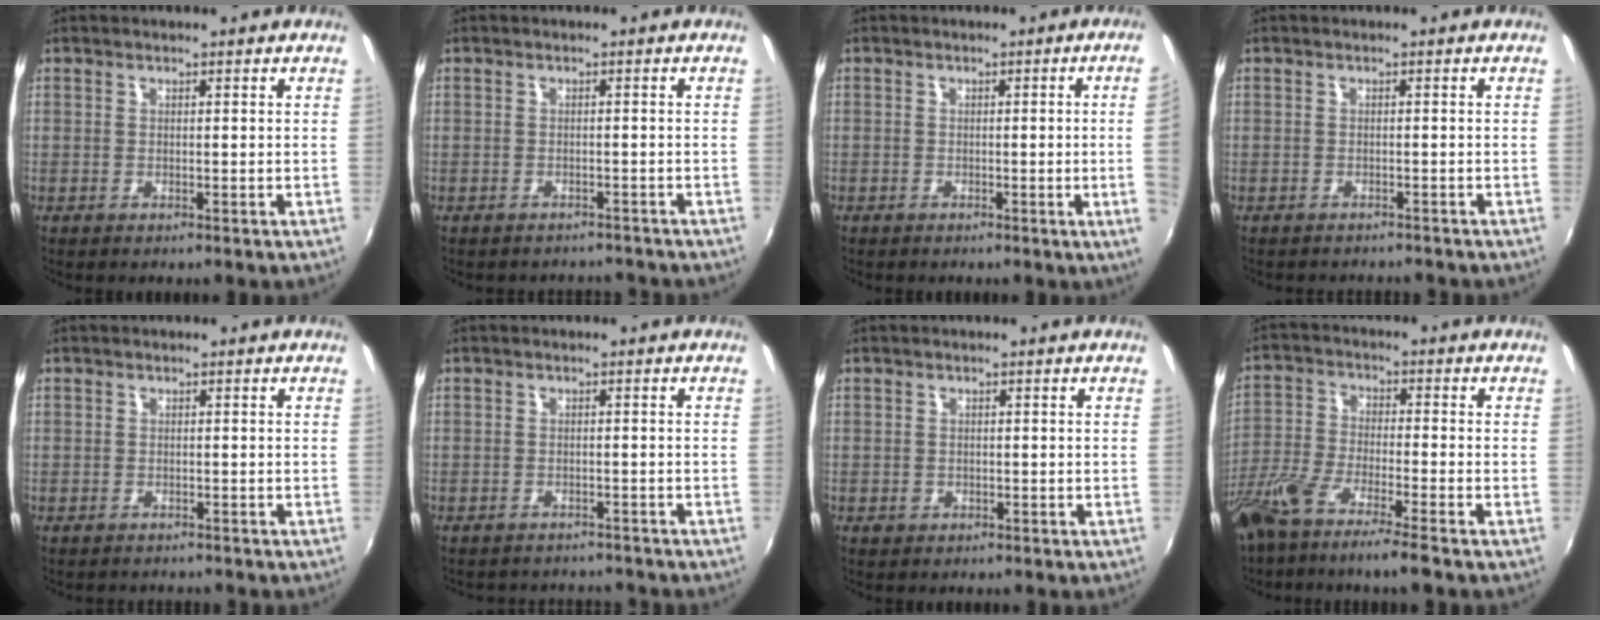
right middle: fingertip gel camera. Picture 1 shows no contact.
{"total": 4.8, "force": [-4.4, 1.8, 0.9], "torque": [-0.019, -0.006, -0.055]}
{"total": 4.0, "force": [0.0, -1.8, 3.5], "torque": [-0.056, -0.010, 0.005]}
{"total": 3.1, "force": [-2.9, 0.8, 0.7], "torque": [-0.021, -0.011, -0.043]}
{"total": 1.5, "force": [-1.1, 1.0, -0.1], "torque": [-0.004, 0.003, -0.017]}
{"total": 5.5, "force": [-5.1, 1.8, 1.1], "torque": [-0.028, -0.007, -0.068]}
{"total": 1.2, "force": [-0.5, 1.0, 0.3], "torque": [-0.006, -0.003, -0.006]}
{"total": 10.6, "force": [-8.1, 0.6, 6.8], "torque": [-0.150, -0.027, -0.153]}